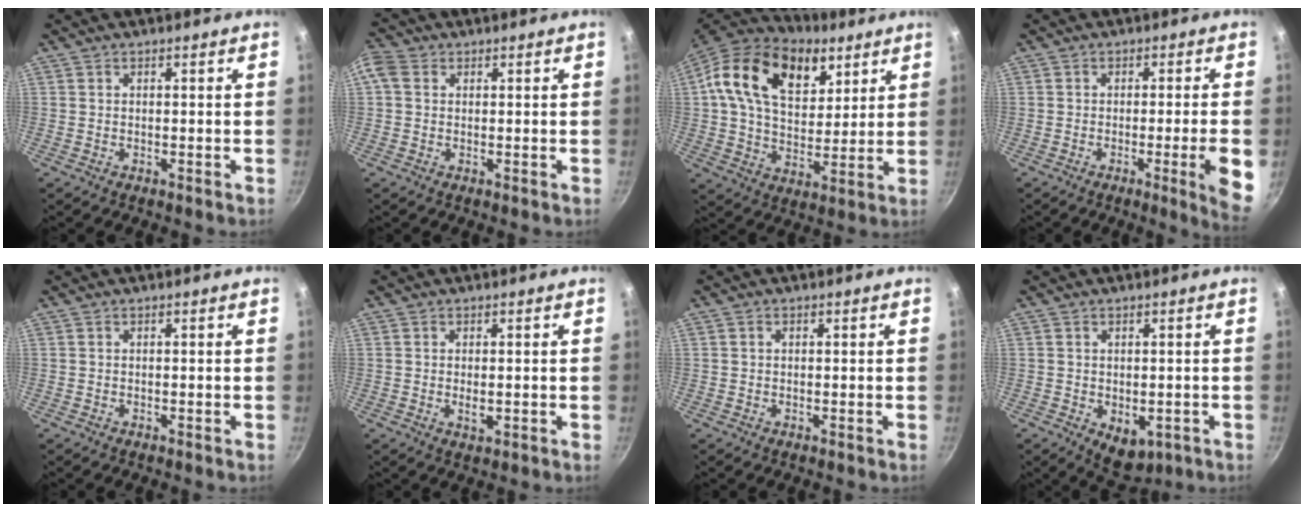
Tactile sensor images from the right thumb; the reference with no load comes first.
{"total": 3.5, "force": [0.8, 2.8, 1.9], "torque": [-0.041, 0.010, 0.006]}
{"total": 21.8, "force": [10.0, 13.6, 13.8], "torque": [-0.202, -0.024, 0.163]}
{"total": 8.1, "force": [-2.2, 0.2, 7.8], "torque": [-0.092, 0.006, -0.029]}
{"total": 0.0}
{"total": 2.1, "force": [-0.1, 1.0, 1.9], "torque": [-0.033, -0.003, 0.000]}
{"total": 0.7, "force": [0.2, 0.6, 0.3], "torque": [-0.004, 0.005, 0.003]}
{"total": 5.6, "force": [-1.4, 3.7, 4.0], "torque": [-0.034, -0.003, -0.006]}